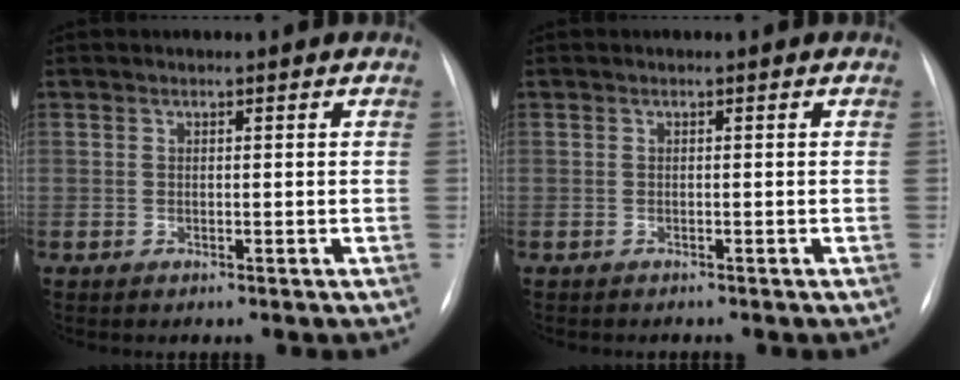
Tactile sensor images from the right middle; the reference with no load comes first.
{"total": 0.7, "force": [-0.6, 0.2, 0.2], "torque": [-0.008, -0.001, -0.010]}